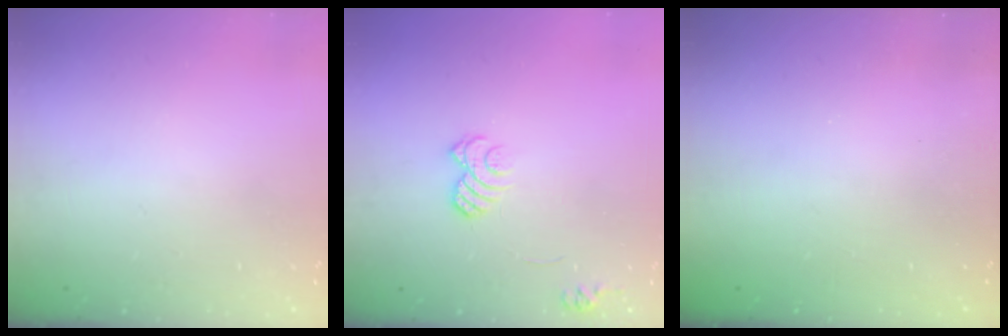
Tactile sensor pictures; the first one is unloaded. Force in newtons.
{"total": 7.9, "press": 7.9, "slide": 0.4}
{"total": 2.3, "press": 2.2, "slide": 0.8}